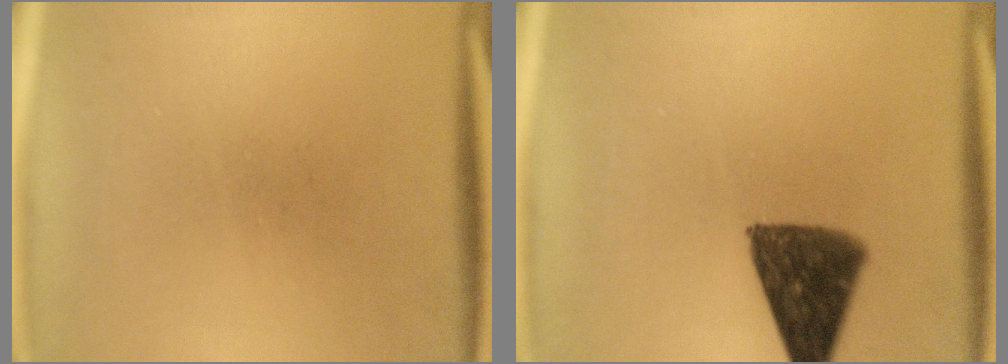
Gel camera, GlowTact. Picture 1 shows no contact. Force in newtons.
{"total": 11.3}